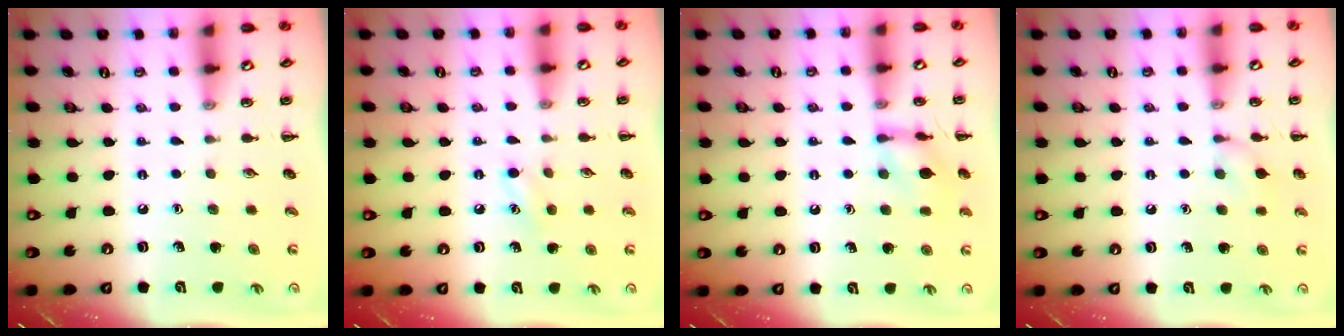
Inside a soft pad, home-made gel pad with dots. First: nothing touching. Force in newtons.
{"total": 3.2, "press": 3.0, "slide": 0.9}
{"total": 10.3, "press": 10.3, "slide": 0.4}
{"total": 6.6, "press": 6.4, "slide": 1.5}